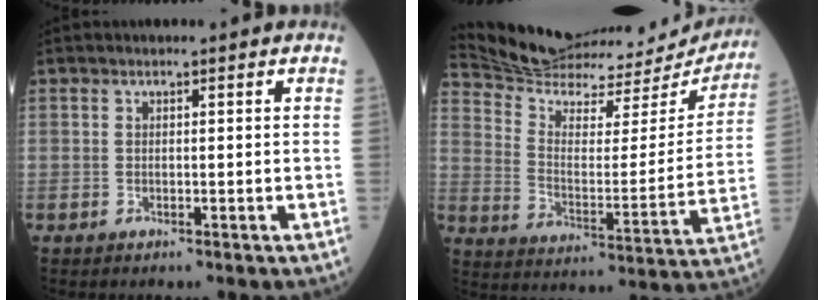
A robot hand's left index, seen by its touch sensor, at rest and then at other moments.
{"total": 26.4, "force": [25.2, 5.0, 5.9], "torque": [-0.108, -0.062, 0.341]}